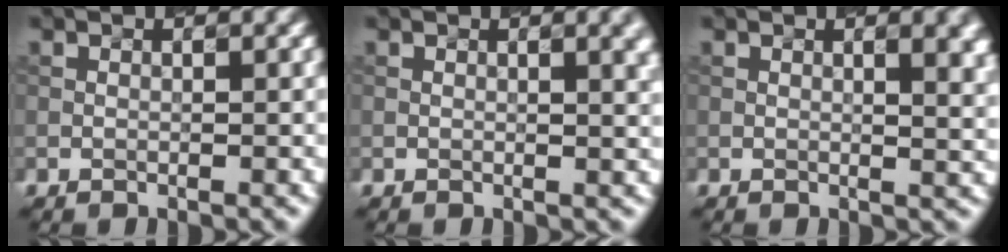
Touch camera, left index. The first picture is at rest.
{"total": 3.5, "force": [1.2, 1.4, 3.0], "torque": [-0.019, 0.010, 0.011]}
{"total": 5.9, "force": [1.8, 2.7, 4.9], "torque": [-0.021, 0.017, 0.024]}